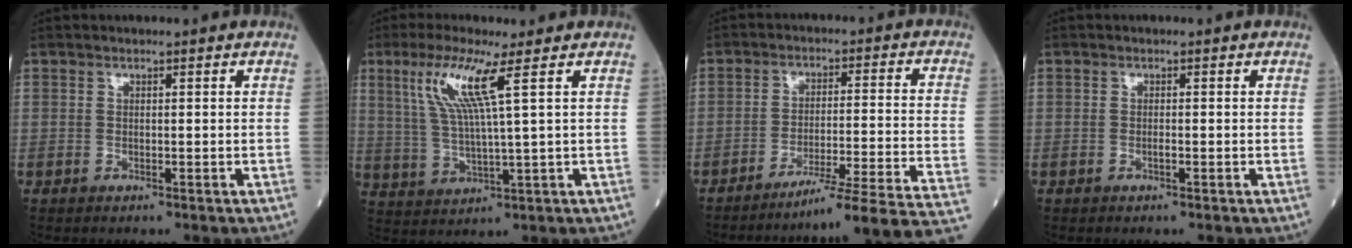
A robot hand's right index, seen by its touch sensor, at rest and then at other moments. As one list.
[{"total": 8.6, "force": [3.8, -0.8, 7.7], "torque": [-0.162, 0.002, 0.078]}, {"total": 18.3, "force": [-15.7, -3.0, 8.9], "torque": [-0.070, -0.011, -0.219]}, {"total": 0.7, "force": [-0.2, 0.0, 0.6], "torque": [-0.015, 0.000, -0.004]}]